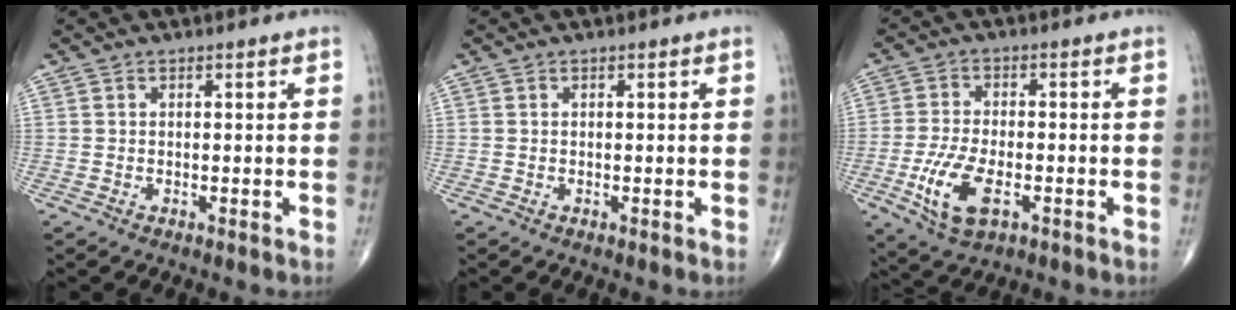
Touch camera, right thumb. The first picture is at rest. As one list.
[{"total": 0.0}, {"total": 9.7, "force": [-3.3, 4.5, 7.9], "torque": [-0.165, 0.003, -0.056]}]